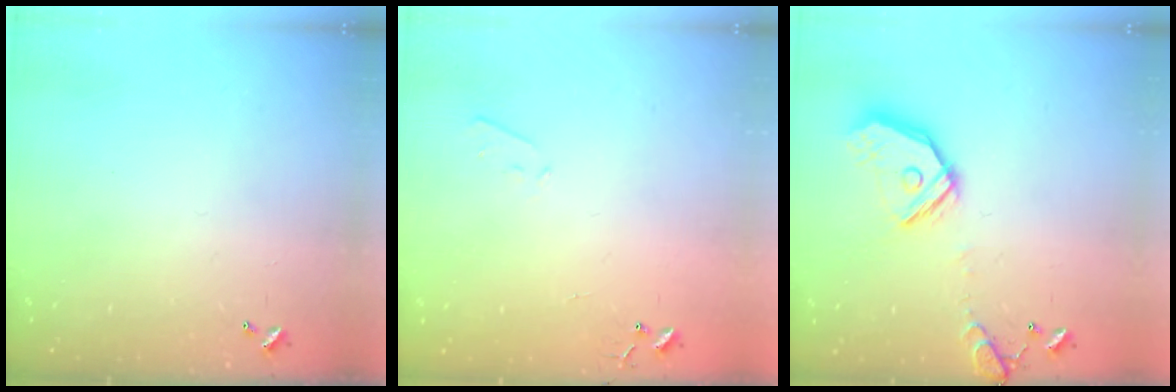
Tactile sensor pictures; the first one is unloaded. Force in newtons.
{"total": 4.2, "press": 4.2, "slide": 0.6}
{"total": 16.3, "press": 16.1, "slide": 2.4}